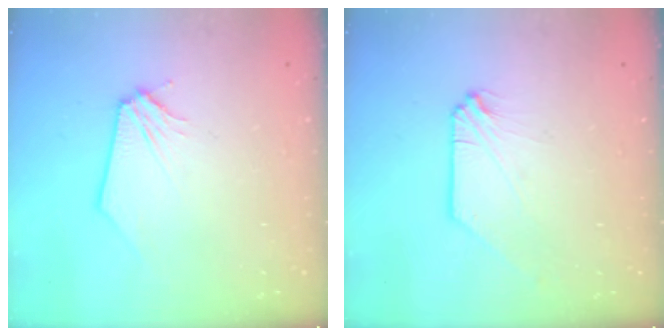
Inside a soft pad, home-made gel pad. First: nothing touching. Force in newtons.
{"total": 0.0}